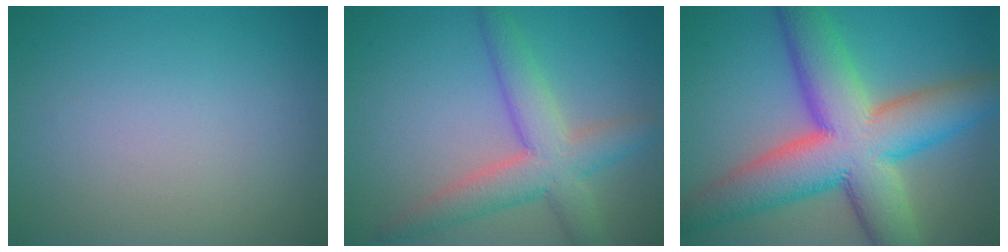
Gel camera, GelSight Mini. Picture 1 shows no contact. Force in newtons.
{"total": 5.5, "press": 5.5, "slide": 0.2}
{"total": 12.6, "press": 12.6, "slide": 0.3}